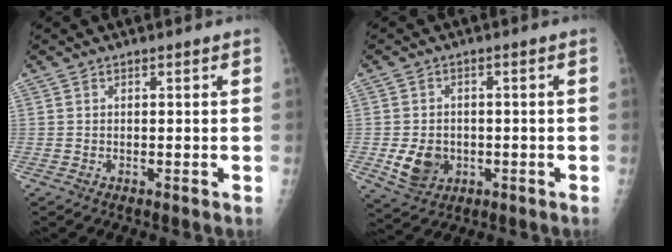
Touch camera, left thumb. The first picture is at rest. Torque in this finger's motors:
{"motor_torque": [-0.66, 0.51, 0.32, -0.17, 0.06]}